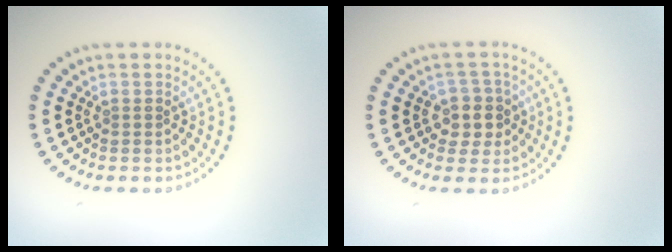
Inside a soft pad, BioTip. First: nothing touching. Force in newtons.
{"total": 2.8, "press": 2.5, "slide": 1.3}